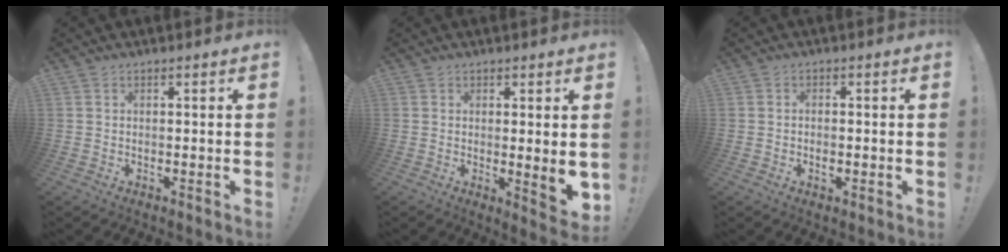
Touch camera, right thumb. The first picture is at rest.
{"total": 4.9, "force": [1.1, 1.2, 4.7], "torque": [-0.050, -0.016, 0.024]}
{"total": 1.3, "force": [-0.5, 1.0, 0.8], "torque": [-0.007, -0.002, -0.009]}